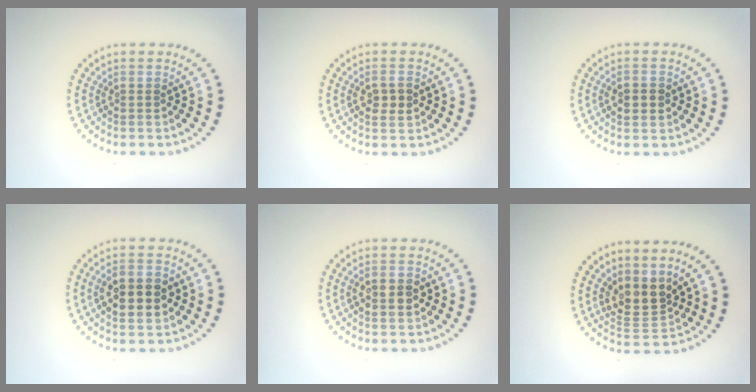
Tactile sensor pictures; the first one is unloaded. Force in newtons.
{"total": 2.1, "press": 2.1, "slide": 0.3}
{"total": 2.2, "press": 2.1, "slide": 0.3}
{"total": 4.4, "press": 4.4, "slide": 0.3}
{"total": 2.4, "press": 2.4, "slide": 0.3}
{"total": 3.4, "press": 2.8, "slide": 2.0}